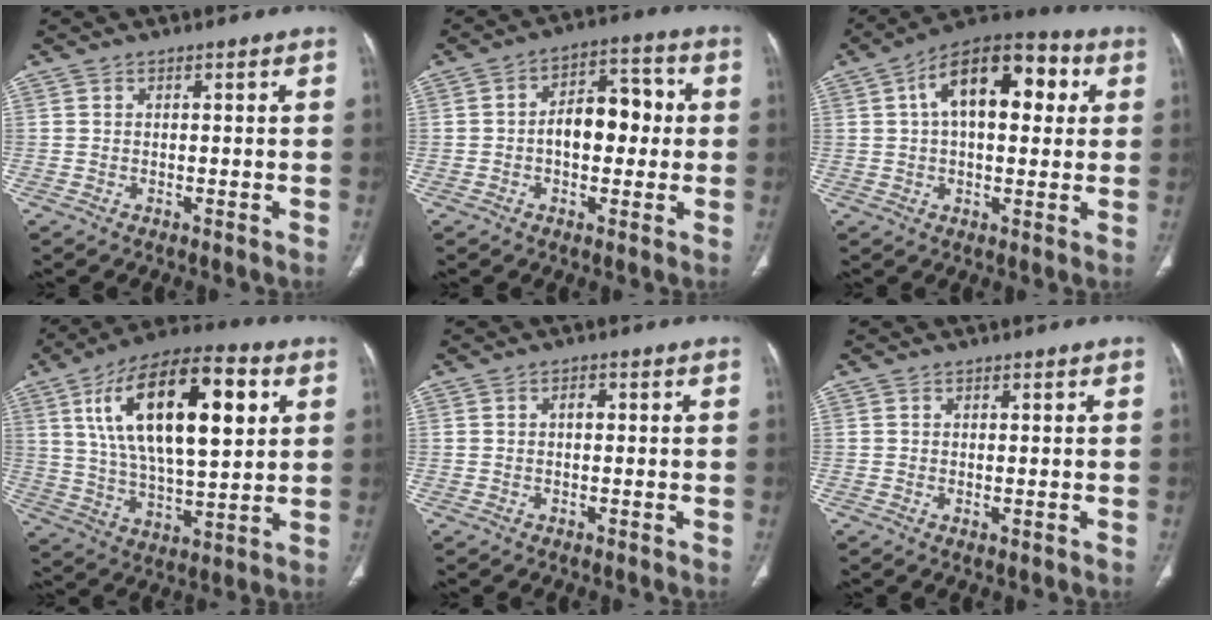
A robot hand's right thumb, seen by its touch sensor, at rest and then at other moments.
{"total": 10.1, "force": [-0.2, 6.3, 7.9], "torque": [-0.090, 0.033, -0.009]}
{"total": 16.9, "force": [4.4, 8.8, 13.7], "torque": [-0.184, 0.027, 0.060]}
{"total": 24.5, "force": [7.7, 10.3, 20.8], "torque": [-0.344, -0.009, 0.127]}
{"total": 1.3, "force": [0.2, 0.7, 1.1], "torque": [-0.018, 0.004, 0.002]}
{"total": 0.7, "force": [-0.1, 0.3, 0.6], "torque": [-0.017, -0.005, 0.001]}